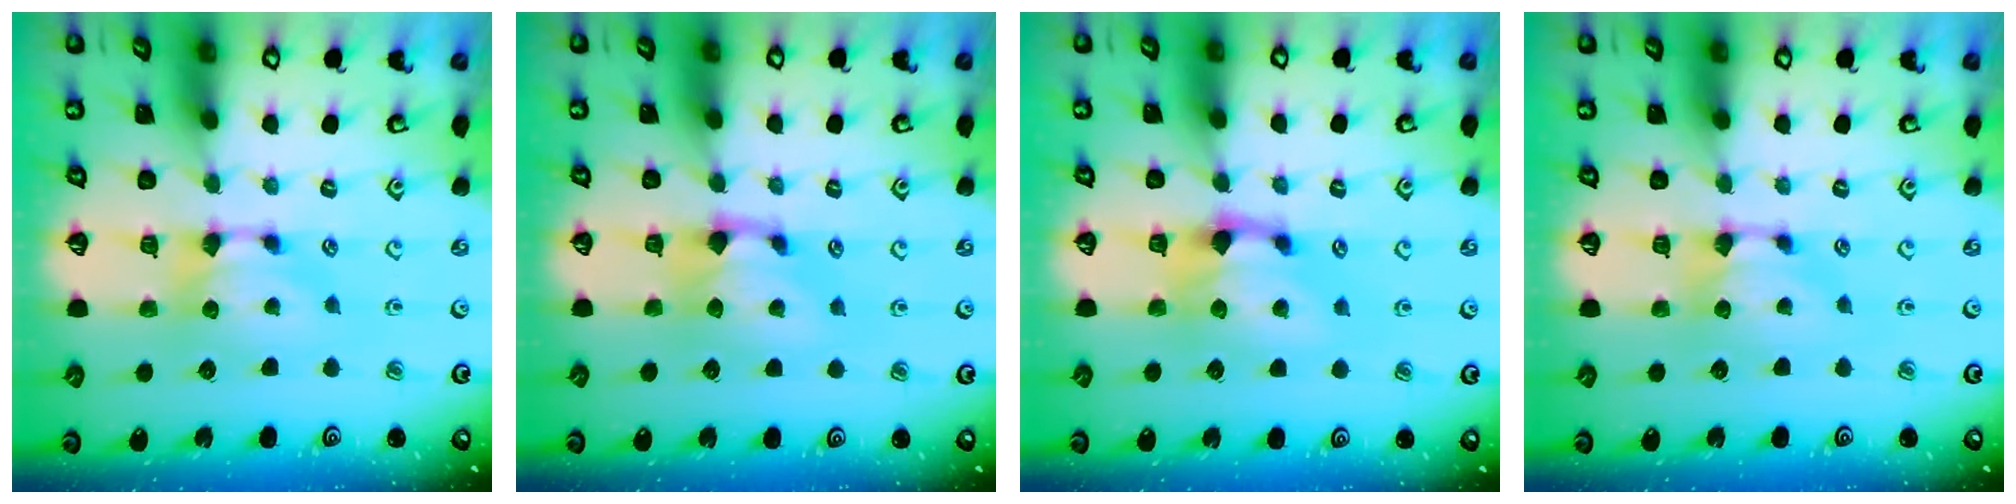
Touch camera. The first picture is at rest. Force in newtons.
{"total": 0.9, "press": 0.2, "slide": 0.9}
{"total": 1.4, "press": 0.9, "slide": 1.1}
{"total": 0.0}